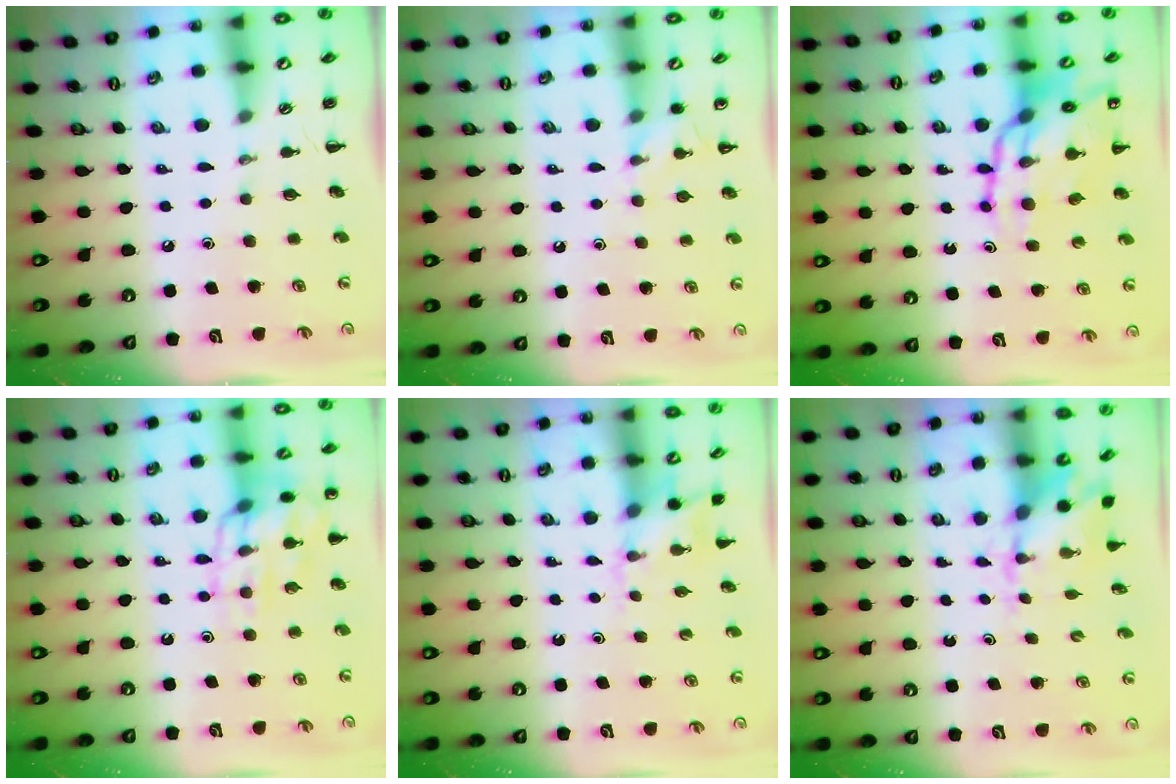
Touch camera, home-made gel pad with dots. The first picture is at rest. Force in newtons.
{"total": 5.0, "press": 4.8, "slide": 1.5}
{"total": 15.4, "press": 14.8, "slide": 4.0}
{"total": 13.3, "press": 13.3, "slide": 1.3}
{"total": 3.0, "press": 2.9, "slide": 0.9}
{"total": 4.1, "press": 4.1, "slide": 0.4}